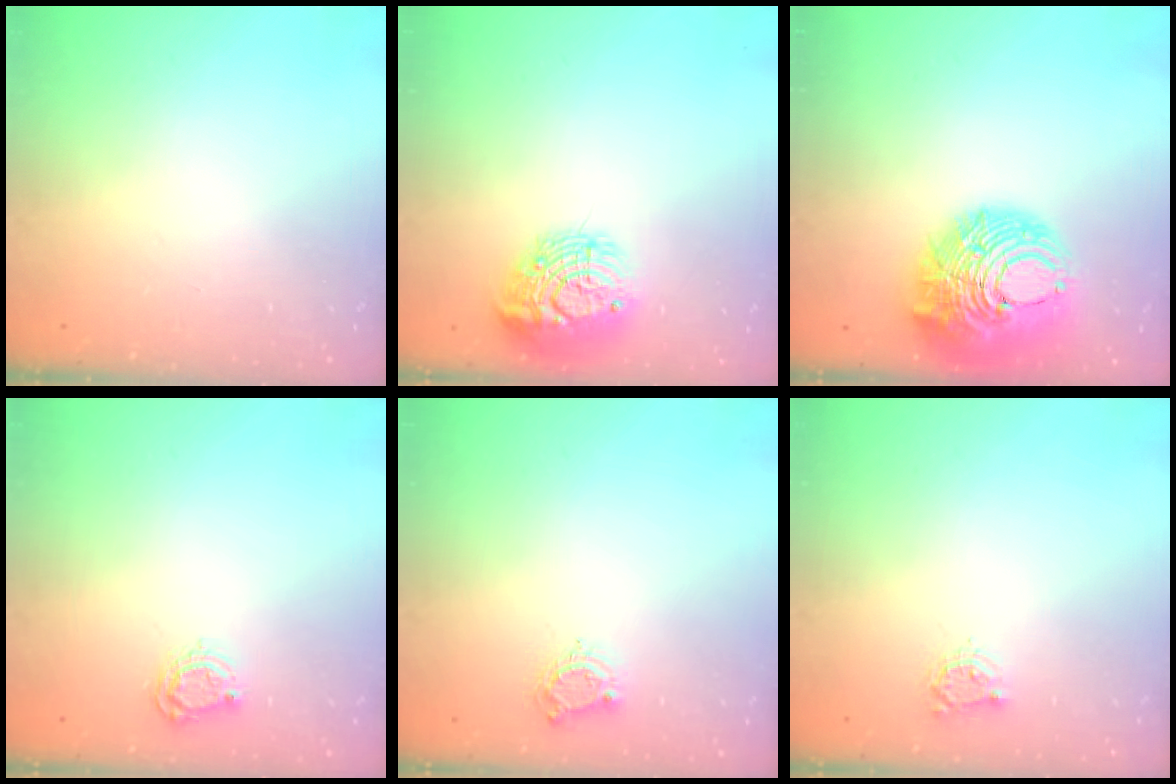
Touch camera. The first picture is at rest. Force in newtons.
{"total": 12.7, "press": 12.7, "slide": 1.0}
{"total": 15.6, "press": 15.4, "slide": 2.1}
{"total": 5.0, "press": 5.0, "slide": 0.6}
{"total": 5.5, "press": 5.5, "slide": 0.3}
{"total": 3.8, "press": 3.8, "slide": 0.4}